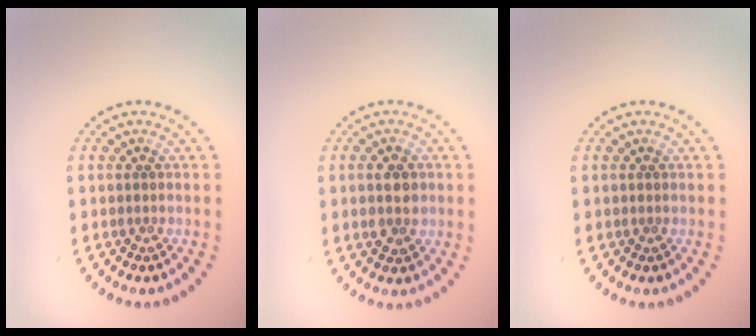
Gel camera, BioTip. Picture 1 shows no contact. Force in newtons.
{"total": 3.2, "press": 3.2, "slide": 0.1}
{"total": 0.0}